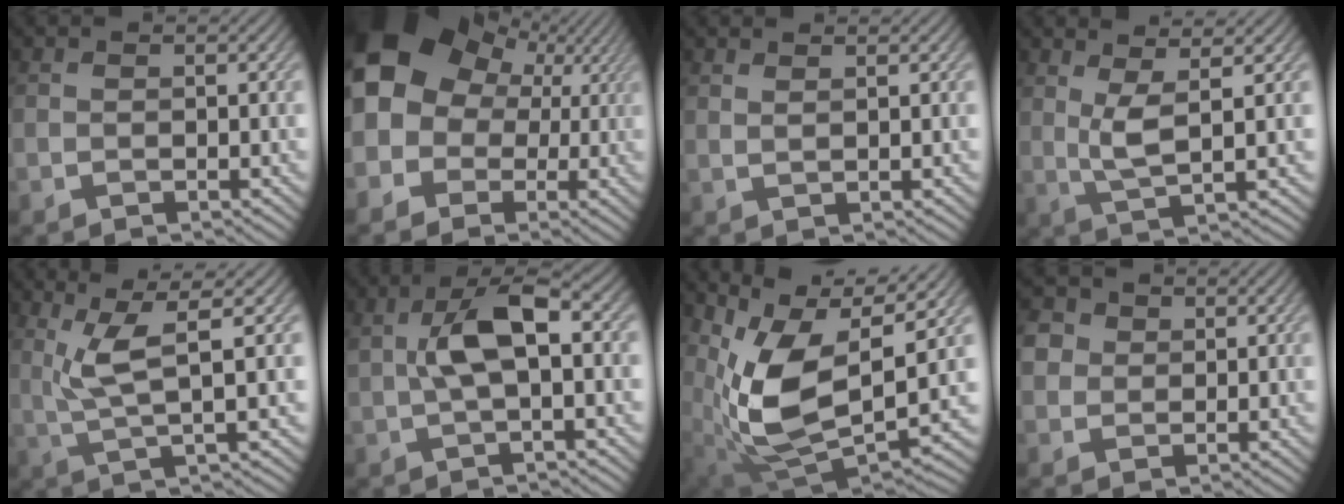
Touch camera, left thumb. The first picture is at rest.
{"total": 14.0, "force": [3.4, 12.0, 6.4], "torque": [-0.155, 0.015, 0.037]}
{"total": 1.2, "force": [1.1, -0.1, 0.4], "torque": [-0.007, 0.002, 0.018]}
{"total": 3.5, "force": [1.9, 0.2, 2.9], "torque": [-0.069, -0.001, 0.041]}
{"total": 5.3, "force": [1.9, 0.6, 4.9], "torque": [-0.108, 0.010, 0.041]}
{"total": 5.8, "force": [0.8, 2.3, 5.2], "torque": [-0.108, 0.013, 0.014]}
{"total": 12.6, "force": [4.1, 6.1, 10.2], "torque": [-0.219, -0.019, 0.089]}
{"total": 3.7, "force": [1.3, 3.3, 1.1], "torque": [-0.037, 0.015, 0.011]}